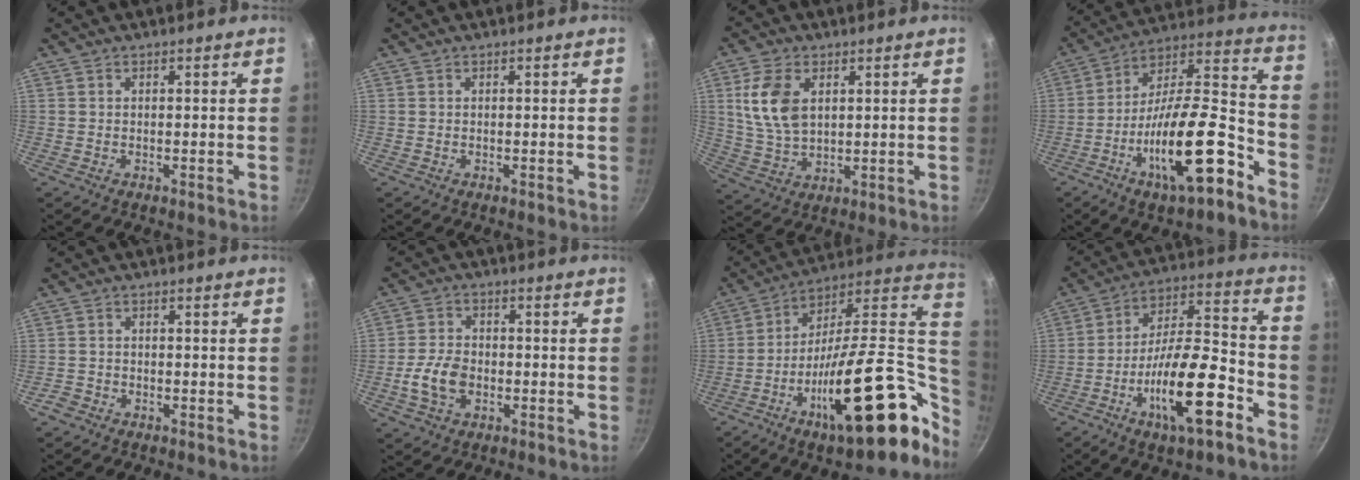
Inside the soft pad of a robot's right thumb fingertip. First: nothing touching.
{"total": 0.0}
{"total": 10.4, "force": [2.9, 6.6, 7.5], "torque": [-0.138, -0.016, 0.061]}
{"total": 22.9, "force": [-10.8, 7.9, 18.6], "torque": [-0.265, 0.067, -0.186]}
{"total": 2.0, "force": [-1.5, 1.2, 0.5], "torque": [-0.016, 0.017, -0.030]}
{"total": 7.5, "force": [-2.1, 5.2, 5.1], "torque": [-0.089, 0.017, -0.045]}
{"total": 30.8, "force": [-4.3, 12.2, 28.0], "torque": [-0.393, 0.014, -0.064]}
{"total": 18.6, "force": [-8.3, 6.0, 15.5], "torque": [-0.245, 0.051, -0.146]}